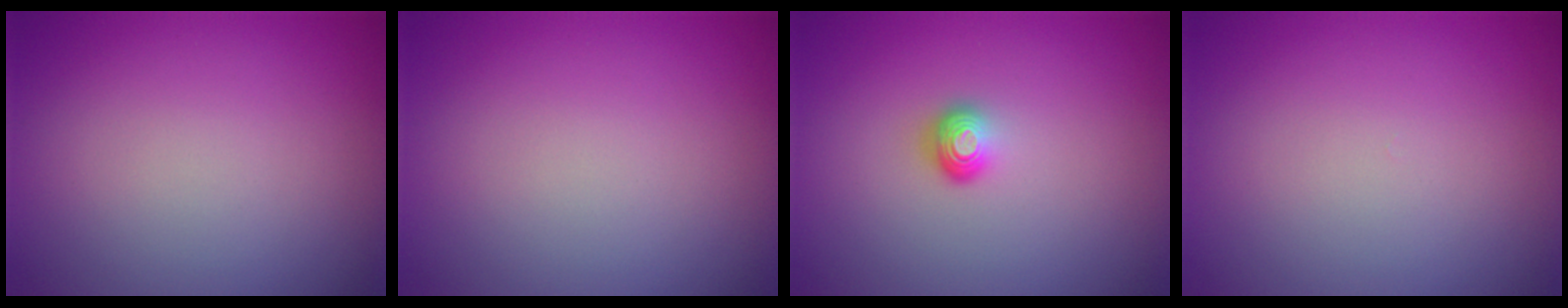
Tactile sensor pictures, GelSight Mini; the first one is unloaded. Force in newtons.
{"total": 0.0}
{"total": 1.8, "press": 1.1, "slide": 1.4}
{"total": 0.0}